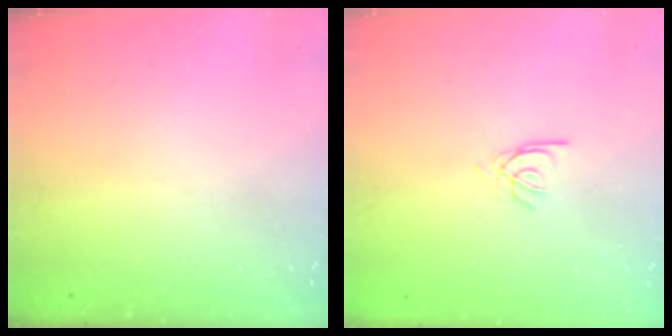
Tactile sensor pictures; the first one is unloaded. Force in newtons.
{"total": 2.2, "press": 2.1, "slide": 0.4}